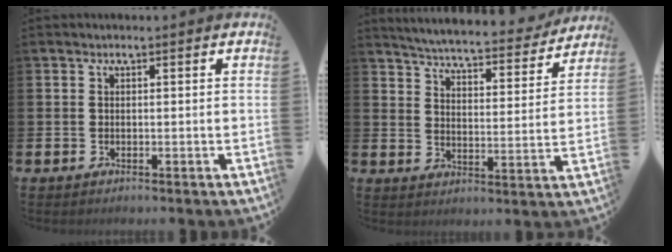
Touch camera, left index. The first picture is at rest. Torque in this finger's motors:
{"motor_torque": [1.08, -1.06, 0.36, 0.09]}